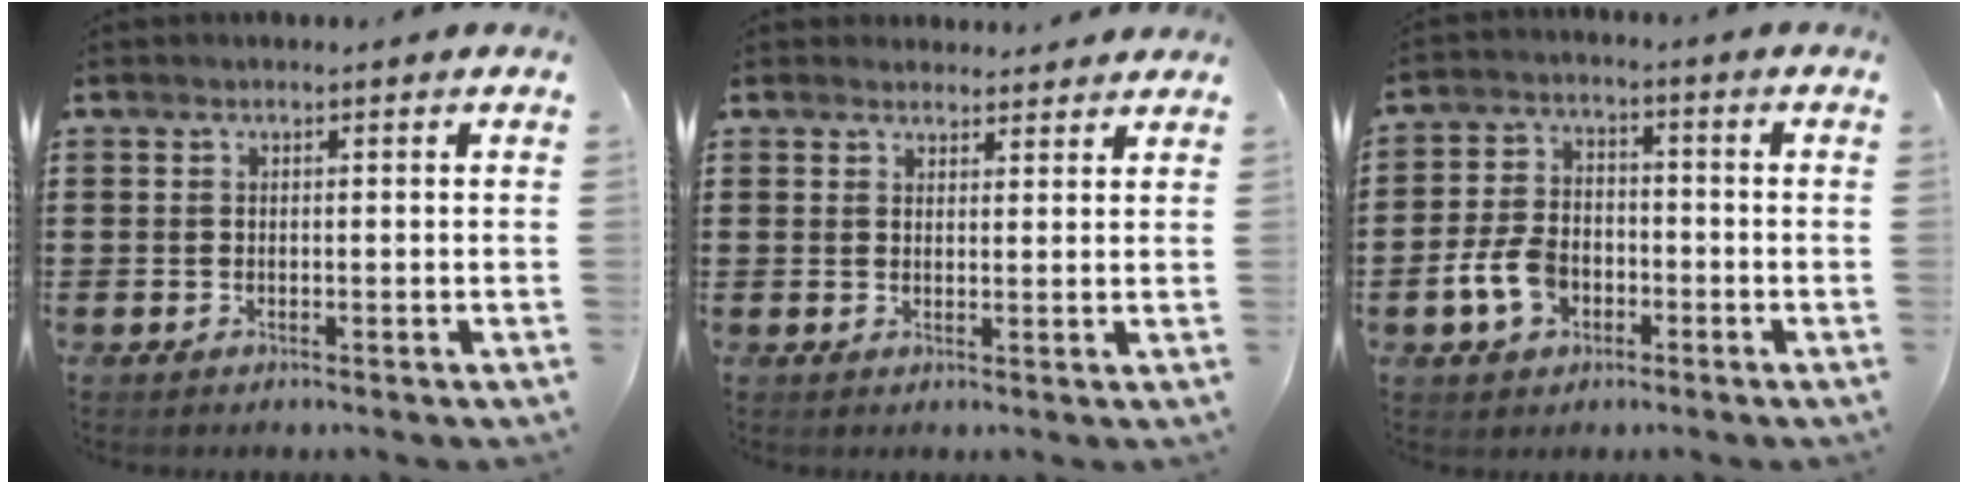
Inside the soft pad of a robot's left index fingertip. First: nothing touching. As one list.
[{"total": 2.5, "force": [2.5, 0.7, 0.0], "torque": [-0.006, -0.003, 0.048]}, {"total": 6.9, "force": [-2.6, 4.7, 4.3], "torque": [-0.110, 0.005, -0.055]}]